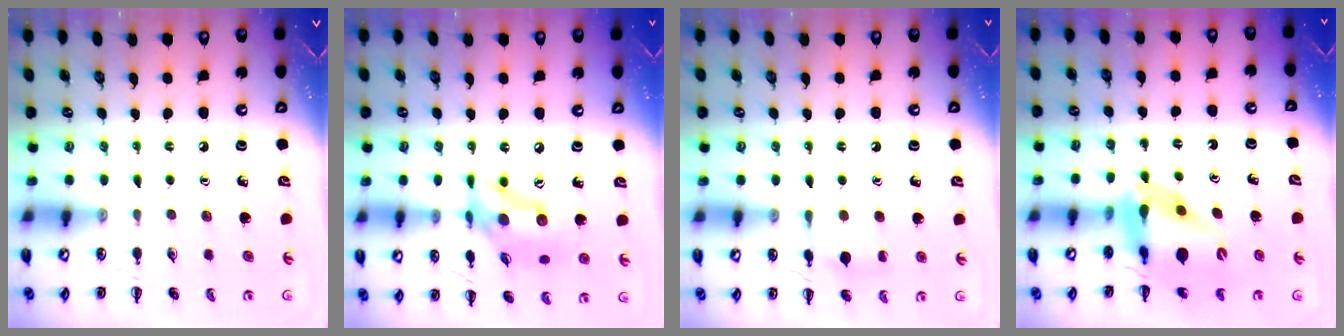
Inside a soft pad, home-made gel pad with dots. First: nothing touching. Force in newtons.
{"total": 13.8, "press": 13.4, "slide": 3.2}
{"total": 8.4, "press": 8.3, "slide": 1.6}
{"total": 12.8, "press": 12.2, "slide": 3.6}